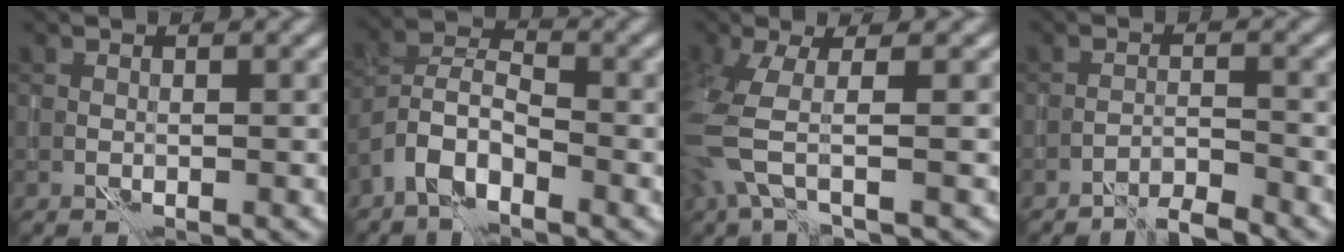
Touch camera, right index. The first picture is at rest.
{"total": 4.6, "force": [-3.0, 2.1, 2.8], "torque": [-0.055, 0.009, -0.069]}
{"total": 4.8, "force": [-1.0, 1.5, 4.4], "torque": [-0.119, -0.007, -0.028]}
{"total": 2.8, "force": [-2.6, 0.0, 0.8], "torque": [-0.010, 0.007, -0.051]}